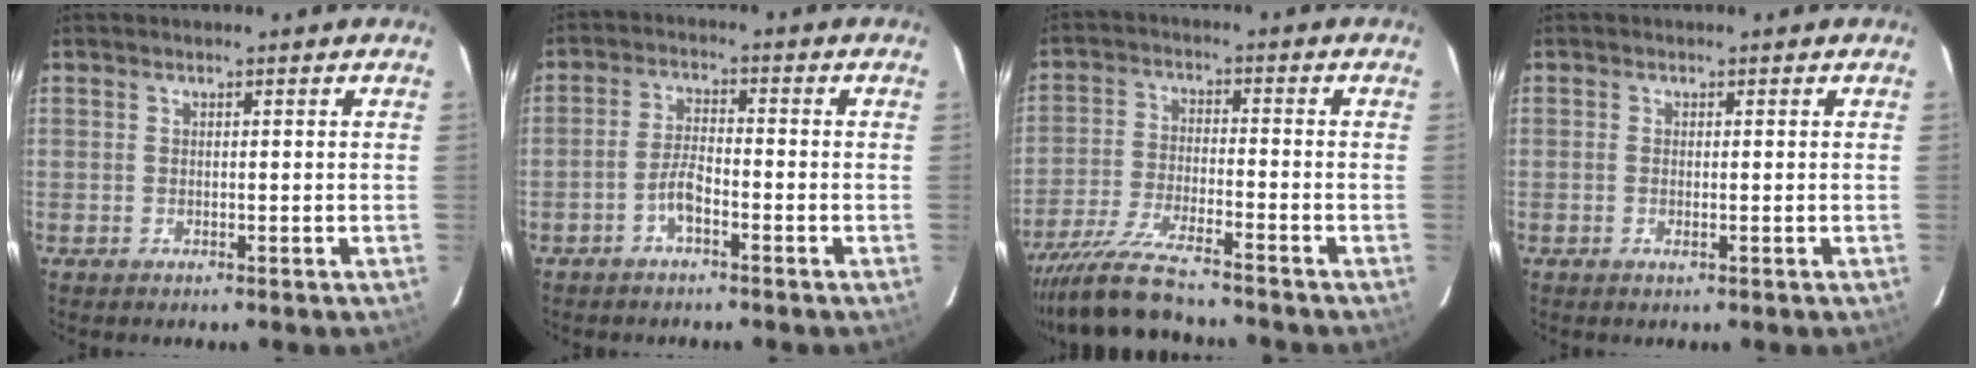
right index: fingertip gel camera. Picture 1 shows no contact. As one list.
[{"total": 3.8, "force": [-2.3, 1.1, 2.8], "torque": [-0.064, 0.009, -0.046]}, {"total": 12.3, "force": [-11.2, 0.7, 5.0], "torque": [-0.113, -0.021, -0.201]}, {"total": 0.7, "force": [0.0, 0.2, 0.7], "torque": [-0.014, 0.000, -0.002]}]